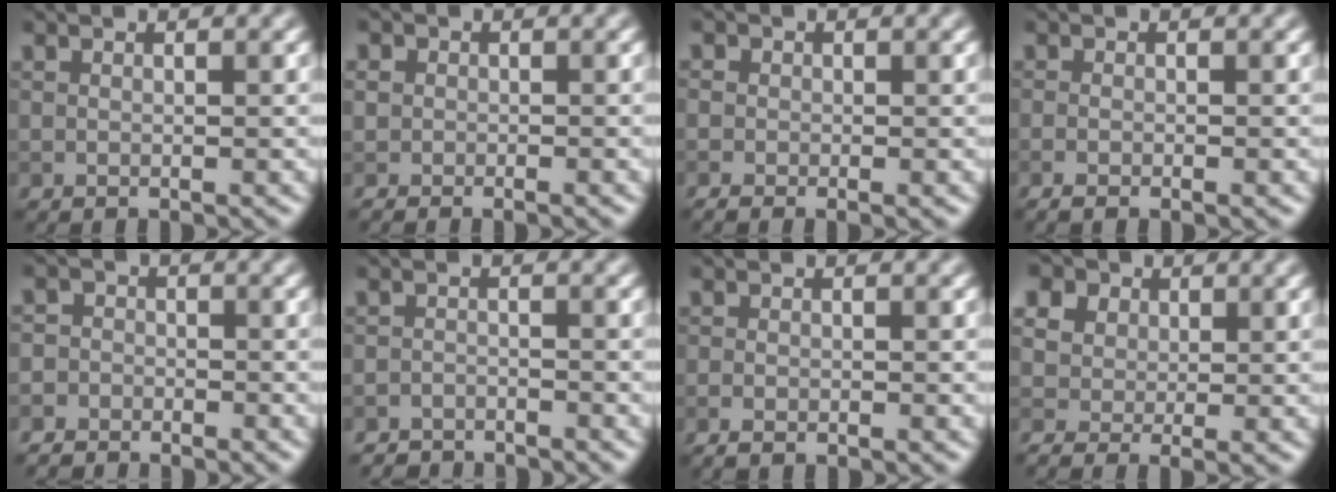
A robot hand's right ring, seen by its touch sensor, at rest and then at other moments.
{"total": 1.6, "force": [-0.9, 1.2, 0.4], "torque": [0.004, 0.003, -0.017]}
{"total": 2.0, "force": [-0.8, 1.3, 1.2], "torque": [-0.016, 0.000, -0.013]}
{"total": 1.9, "force": [-0.9, 0.7, 1.5], "torque": [-0.032, -0.005, -0.008]}
{"total": 4.2, "force": [-3.4, 2.4, 0.7], "torque": [0.005, 0.001, -0.060]}
{"total": 3.1, "force": [-3.0, 0.6, 0.1], "torque": [0.004, -0.002, -0.059]}
{"total": 1.5, "force": [-1.0, 0.4, 1.0], "torque": [-0.022, 0.001, -0.015]}
{"total": 8.8, "force": [1.8, 6.6, 5.5], "torque": [-0.115, 0.026, 0.012]}